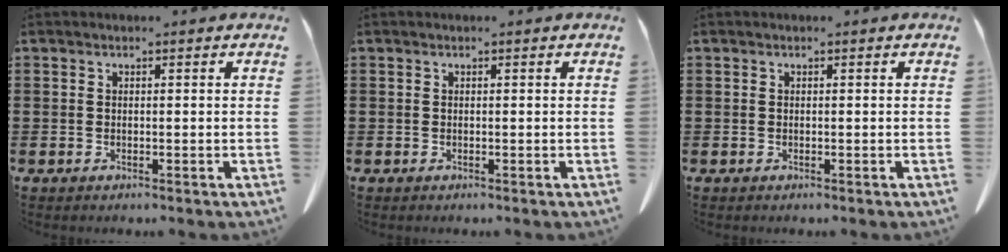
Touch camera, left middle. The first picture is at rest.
{"total": 0.0}
{"total": 0.0}